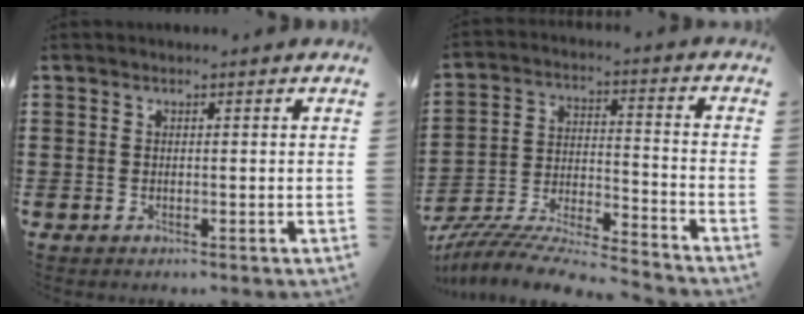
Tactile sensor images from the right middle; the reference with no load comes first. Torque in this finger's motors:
{"motor_torque": [0.14, -0.03, 0.15, 0.17]}